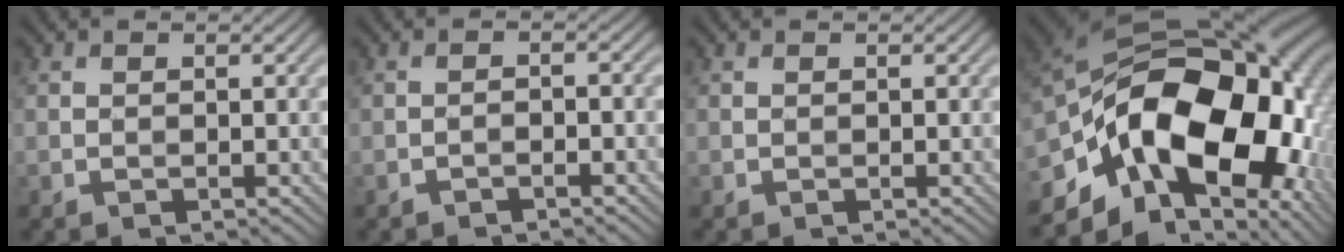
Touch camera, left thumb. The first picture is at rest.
{"total": 1.4, "force": [-1.1, 0.3, 0.8], "torque": [-0.012, 0.003, -0.022]}
{"total": 0.0}
{"total": 20.4, "force": [-4.4, 13.2, 14.9], "torque": [-0.282, -0.026, -0.057]}